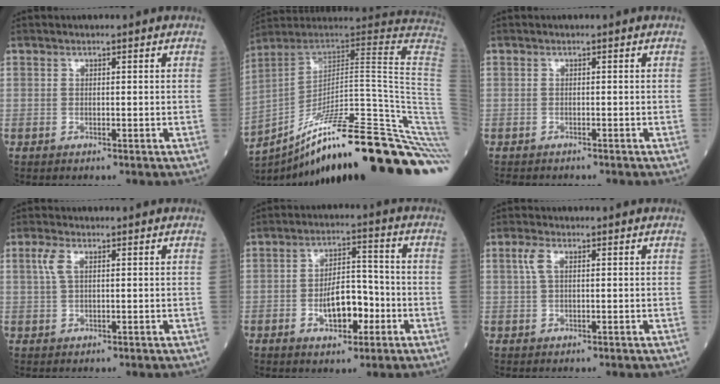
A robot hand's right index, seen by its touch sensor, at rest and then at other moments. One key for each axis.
{"total": 33.2, "fx": -22.2, "fy": -0.2, "fz": 24.7, "tx": -0.207, "ty": 0.002, "tz": -0.327}
{"total": 3.5, "fx": -3.1, "fy": 1.4, "fz": 1.1, "tx": -0.018, "ty": -0.004, "tz": -0.041}
{"total": 2.8, "fx": 1.0, "fy": 1.1, "fz": 2.3, "tx": -0.062, "ty": 0.014, "tz": 0.025}
{"total": 7.8, "fx": -2.4, "fy": 3.5, "fz": 6.5, "tx": -0.115, "ty": 0.012, "tz": -0.035}
{"total": 2.5, "fx": 0.8, "fy": 1.0, "fz": 2.1, "tx": -0.055, "ty": 0.014, "tz": 0.021}